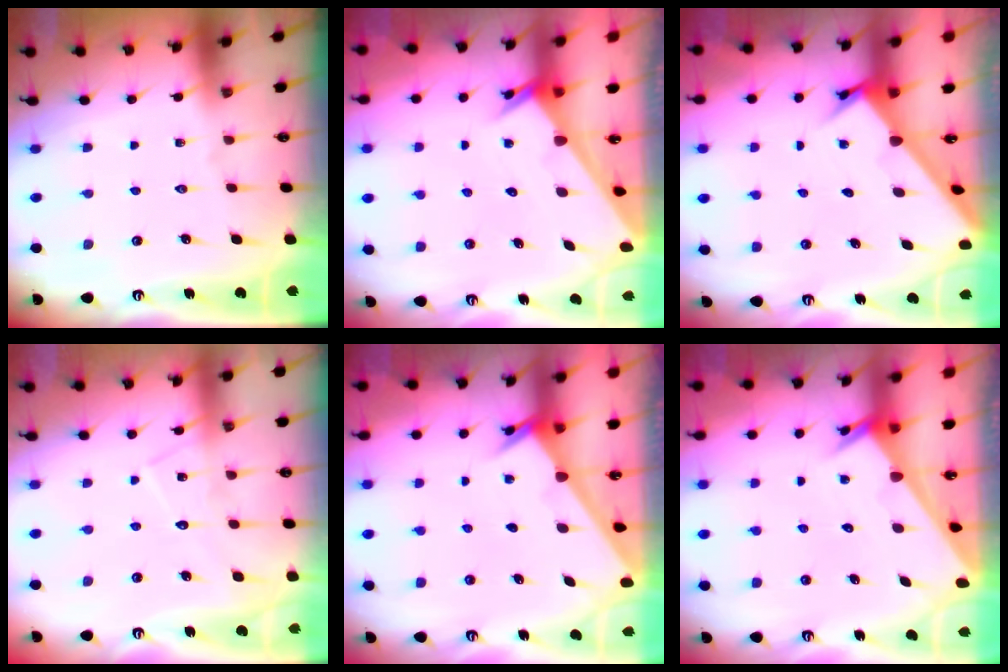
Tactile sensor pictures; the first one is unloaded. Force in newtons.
{"total": 2.1, "press": 2.1, "slide": 0.2}
{"total": 2.6, "press": 2.6, "slide": 0.3}
{"total": 8.8, "press": 8.8, "slide": 0.6}
{"total": 2.4, "press": 2.4, "slide": 0.2}
{"total": 2.0, "press": 2.0, "slide": 0.1}